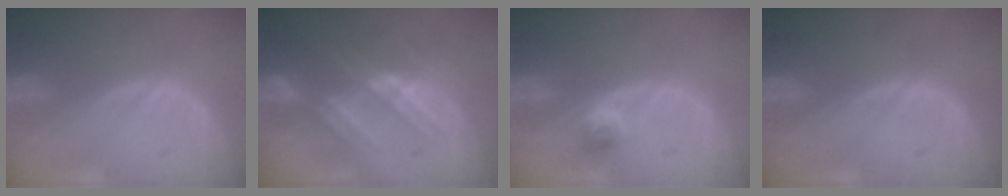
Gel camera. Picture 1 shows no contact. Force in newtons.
{"total": 7.8, "press": 7.4, "slide": 2.6}
{"total": 2.4, "press": 2.1, "slide": 1.2}
{"total": 0.0}